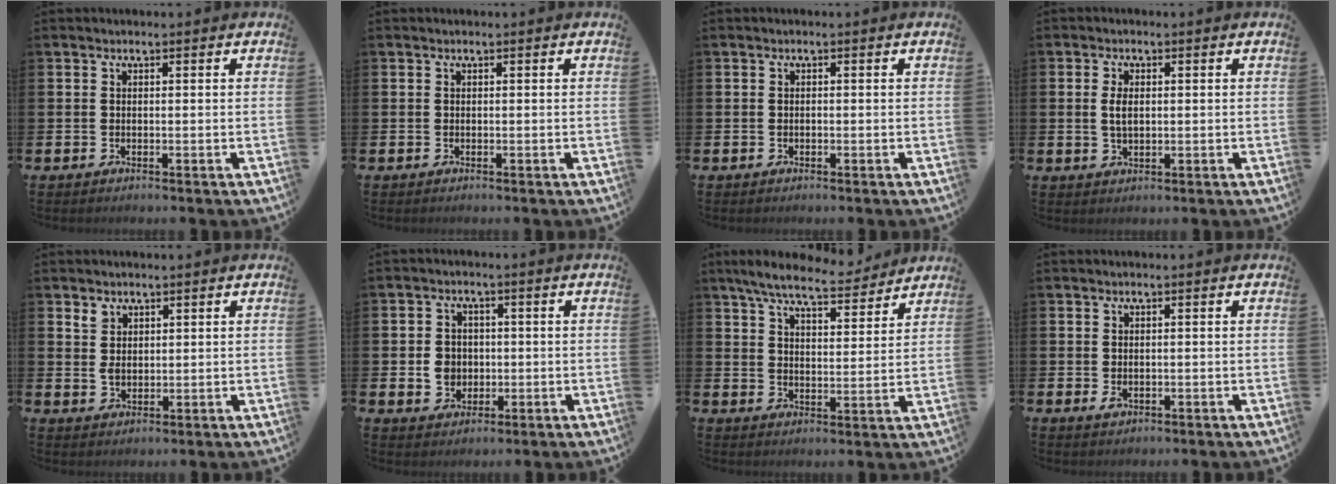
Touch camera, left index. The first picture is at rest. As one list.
[{"total": 0.0}, {"total": 0.0}, {"total": 2.7, "force": [0.6, 1.4, 2.2], "torque": [-0.030, 0.000, 0.006]}, {"total": 2.5, "force": [1.7, 1.7, 0.9], "torque": [-0.009, 0.001, 0.029]}, {"total": 4.0, "force": [0.0, 3.7, 1.4], "torque": [-0.015, 0.002, -0.007]}, {"total": 7.9, "force": [7.2, 1.5, 2.7], "torque": [-0.070, -0.037, 0.127]}, {"total": 1.3, "force": [0.0, 0.8, 1.0], "torque": [-0.011, 0.000, -0.003]}]